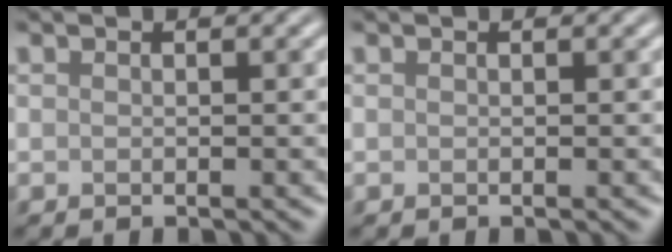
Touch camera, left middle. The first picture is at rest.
{"total": 0.0}